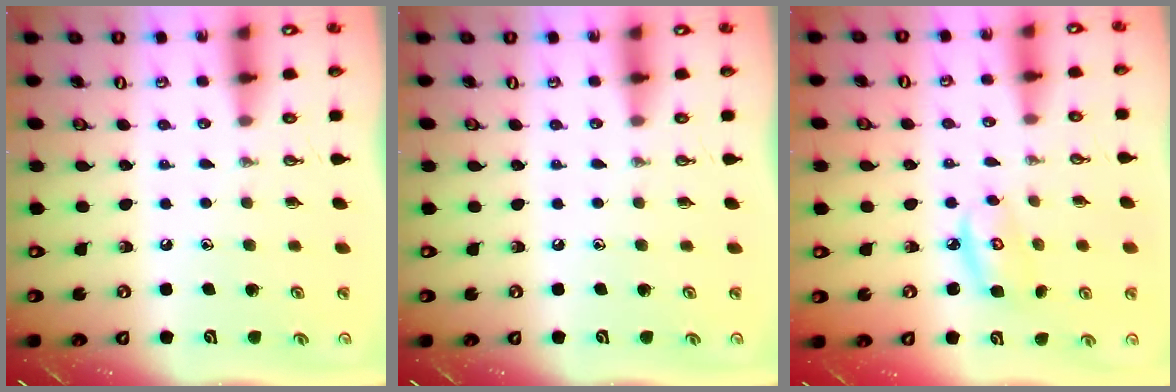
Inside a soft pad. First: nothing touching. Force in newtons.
{"total": 0.0}
{"total": 4.9, "press": 4.9, "slide": 0.3}